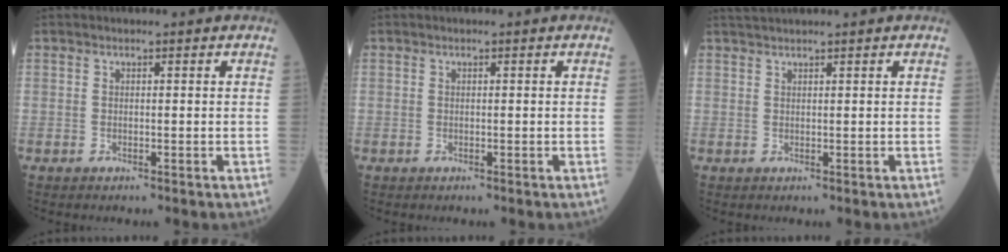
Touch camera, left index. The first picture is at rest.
{"total": 0.0}
{"total": 2.6, "force": [2.4, -0.6, 0.9], "torque": [-0.011, 0.023, 0.049]}